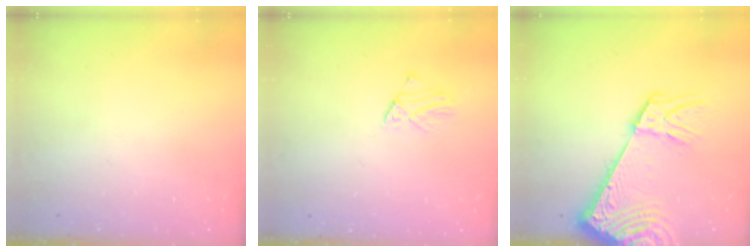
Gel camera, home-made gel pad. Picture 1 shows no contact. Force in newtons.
{"total": 1.1, "press": 1.1, "slide": 0.2}
{"total": 11.1, "press": 10.7, "slide": 2.9}